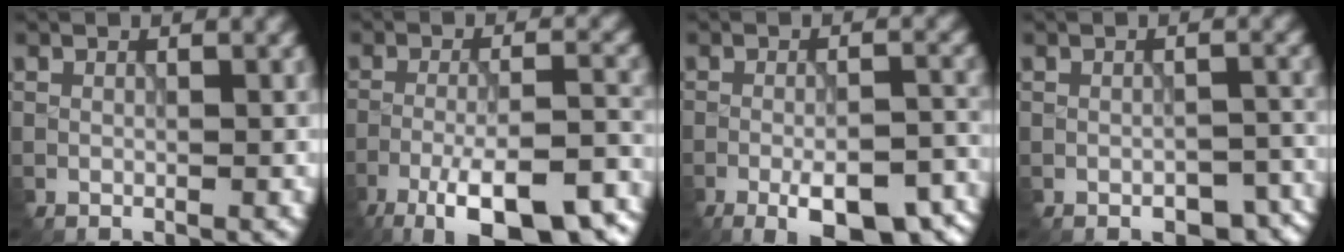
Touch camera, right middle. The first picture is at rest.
{"total": 11.9, "force": [-8.1, 3.4, 8.0], "torque": [-0.138, -0.015, -0.123]}
{"total": 8.8, "force": [-5.1, 3.1, 6.5], "torque": [-0.100, -0.007, -0.065]}
{"total": 5.3, "force": [-3.7, 2.6, 2.7], "torque": [-0.037, -0.007, -0.032]}